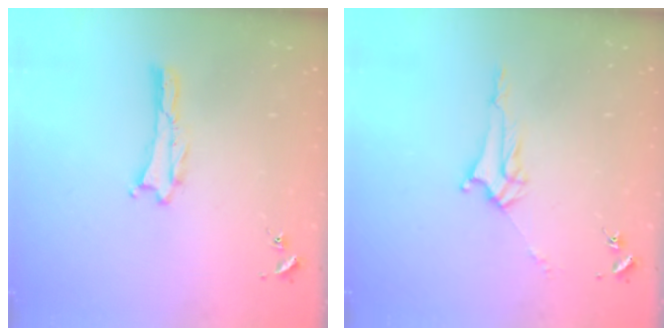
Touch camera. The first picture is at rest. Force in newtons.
{"total": 3.0, "press": 3.0, "slide": 0.3}